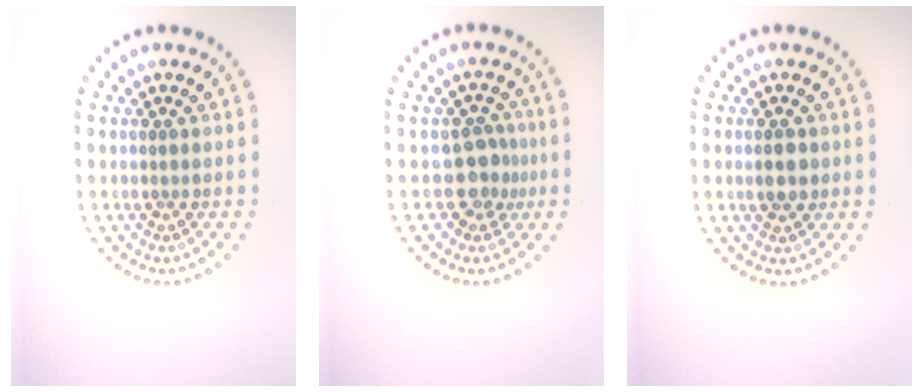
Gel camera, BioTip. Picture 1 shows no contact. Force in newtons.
{"total": 2.7, "press": 2.2, "slide": 1.6}
{"total": 2.0, "press": 2.0, "slide": 0.1}